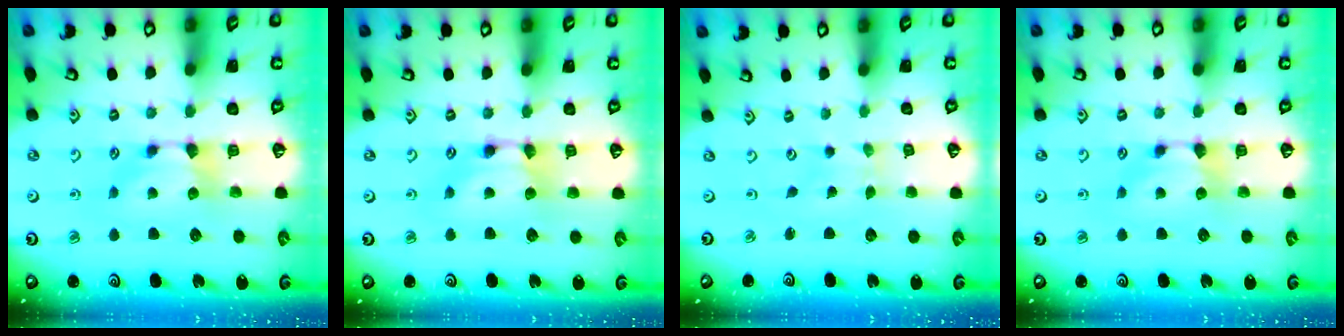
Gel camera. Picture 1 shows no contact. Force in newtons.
{"total": 2.1, "press": 2.1, "slide": 0.2}
{"total": 5.3, "press": 5.3, "slide": 0.2}
{"total": 0.0}